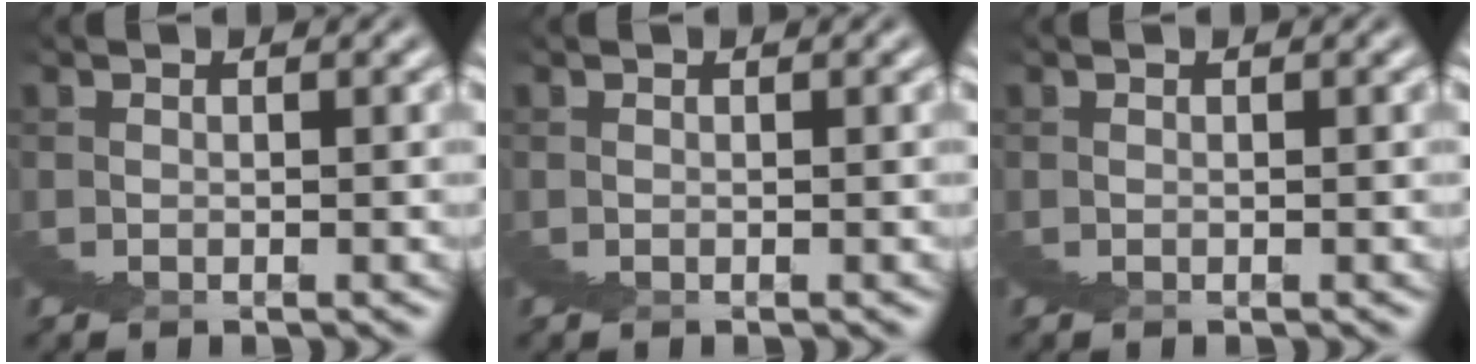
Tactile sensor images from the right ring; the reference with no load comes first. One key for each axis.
{"total": 0.0}
{"total": 0.0}